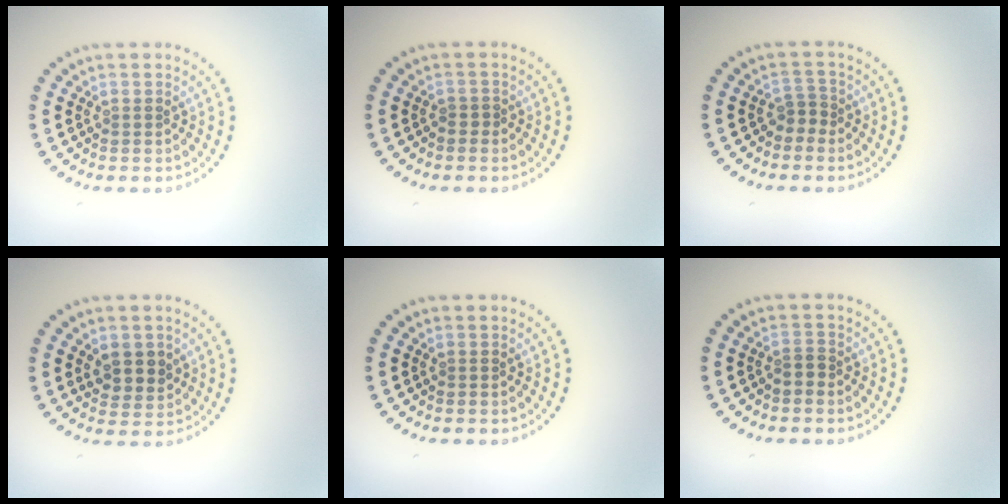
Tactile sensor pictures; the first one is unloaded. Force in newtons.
{"total": 0.6, "press": 0.4, "slide": 0.5}
{"total": 1.3, "press": 1.0, "slide": 0.9}
{"total": 2.6, "press": 2.4, "slide": 0.9}
{"total": 0.0}
{"total": 1.2, "press": 0.9, "slide": 0.8}